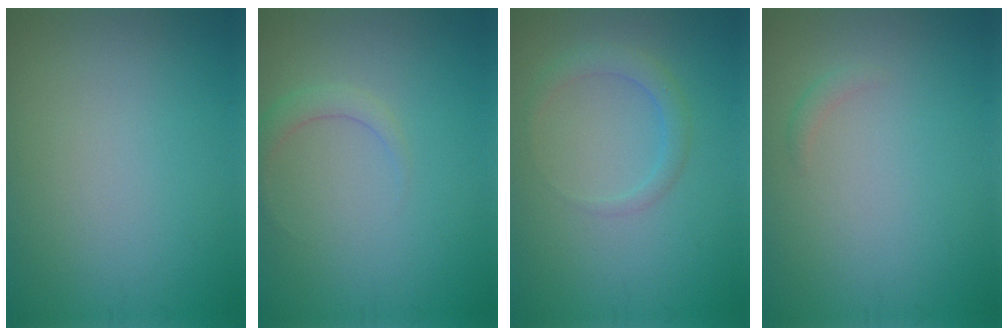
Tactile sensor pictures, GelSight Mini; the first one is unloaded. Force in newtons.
{"total": 1.6, "press": 1.6, "slide": 0.1}
{"total": 1.9, "press": 1.9, "slide": 0.1}
{"total": 0.8, "press": 0.8, "slide": 0.0}